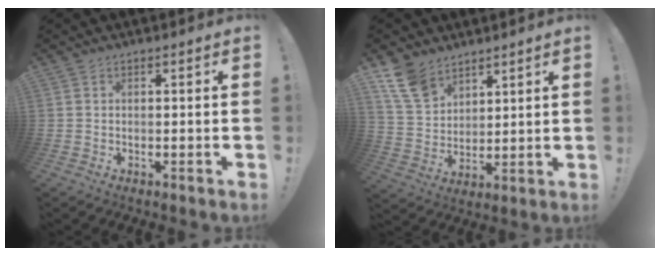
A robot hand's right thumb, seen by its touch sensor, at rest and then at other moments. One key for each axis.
{"total": 11.9, "fx": 8.3, "fy": 7.1, "fz": 4.7, "tx": -0.096, "ty": -0.042, "tz": 0.166}